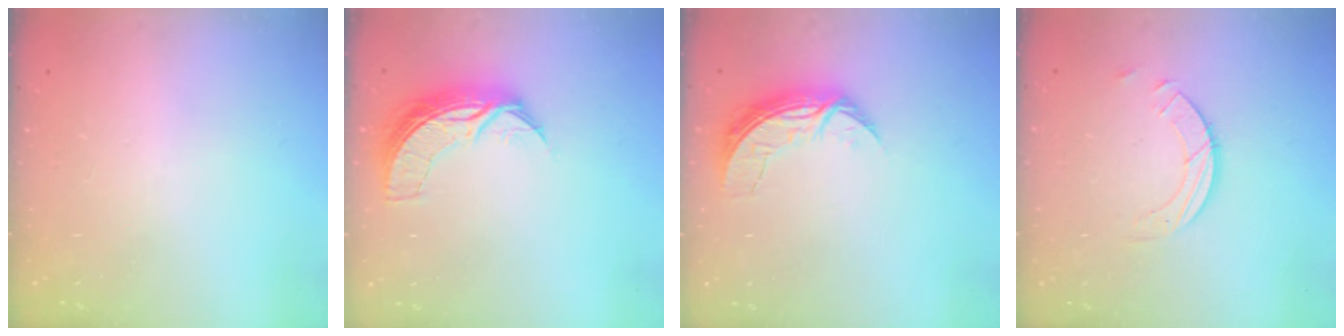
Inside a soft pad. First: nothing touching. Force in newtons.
{"total": 7.9, "press": 7.9, "slide": 0.5}
{"total": 7.1, "press": 7.1, "slide": 0.6}
{"total": 3.9, "press": 3.9, "slide": 0.4}